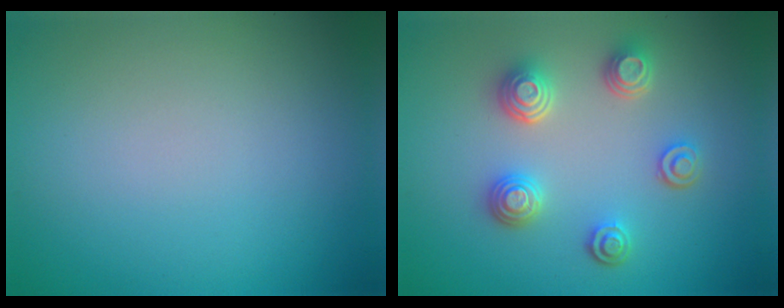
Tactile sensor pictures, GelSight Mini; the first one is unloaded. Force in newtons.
{"total": 3.8, "press": 3.2, "slide": 1.9}